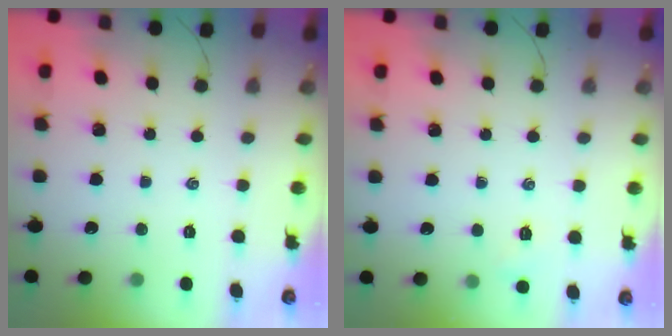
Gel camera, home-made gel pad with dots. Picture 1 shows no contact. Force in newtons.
{"total": 4.5, "press": 4.4, "slide": 1.0}